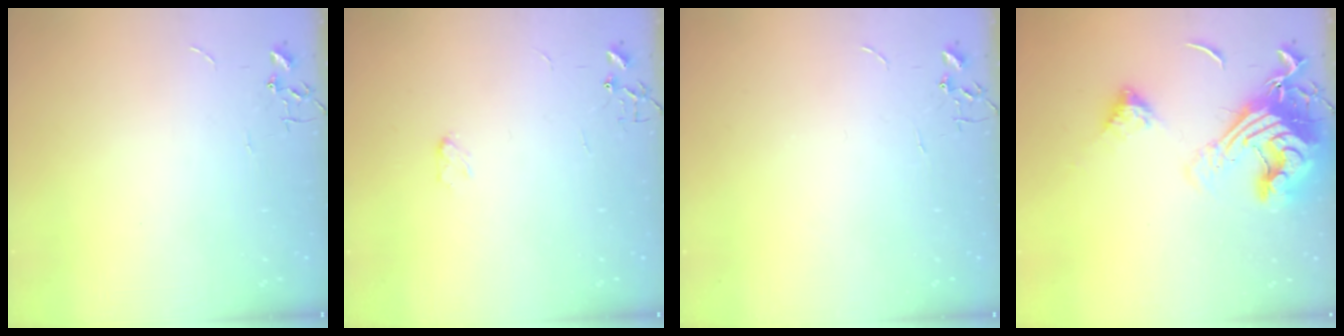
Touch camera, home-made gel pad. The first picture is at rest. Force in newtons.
{"total": 2.9, "press": 2.9, "slide": 0.5}
{"total": 0.0}
{"total": 20.9, "press": 20.7, "slide": 2.4}